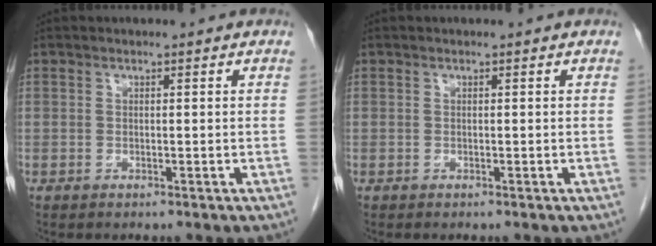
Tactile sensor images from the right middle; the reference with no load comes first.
{"total": 0.0}